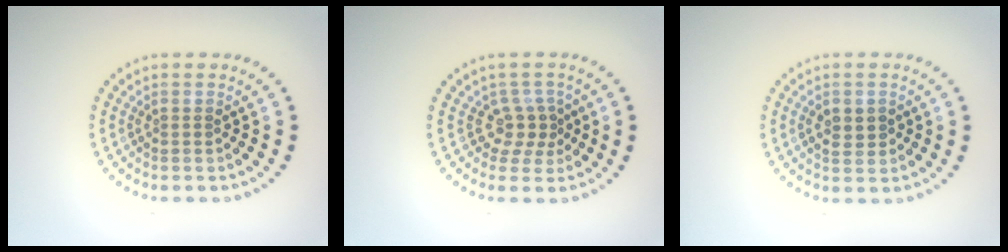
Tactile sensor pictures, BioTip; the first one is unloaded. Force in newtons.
{"total": 2.4, "press": 1.6, "slide": 1.8}
{"total": 1.6, "press": 1.6, "slide": 0.1}